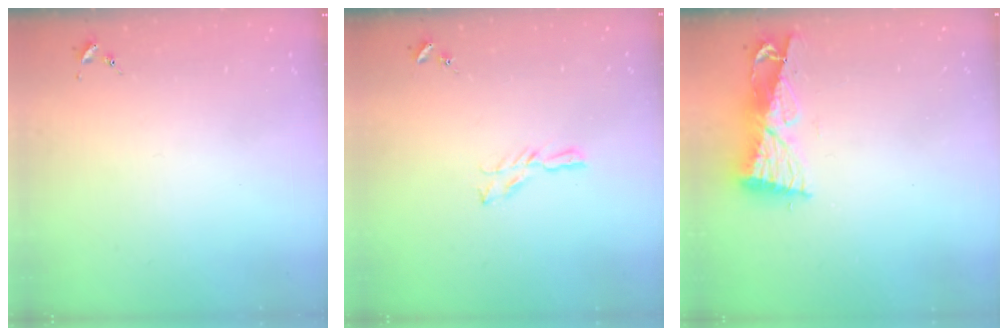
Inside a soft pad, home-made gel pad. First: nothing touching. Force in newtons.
{"total": 5.1, "press": 5.1, "slide": 0.5}
{"total": 9.3, "press": 9.3, "slide": 1.0}